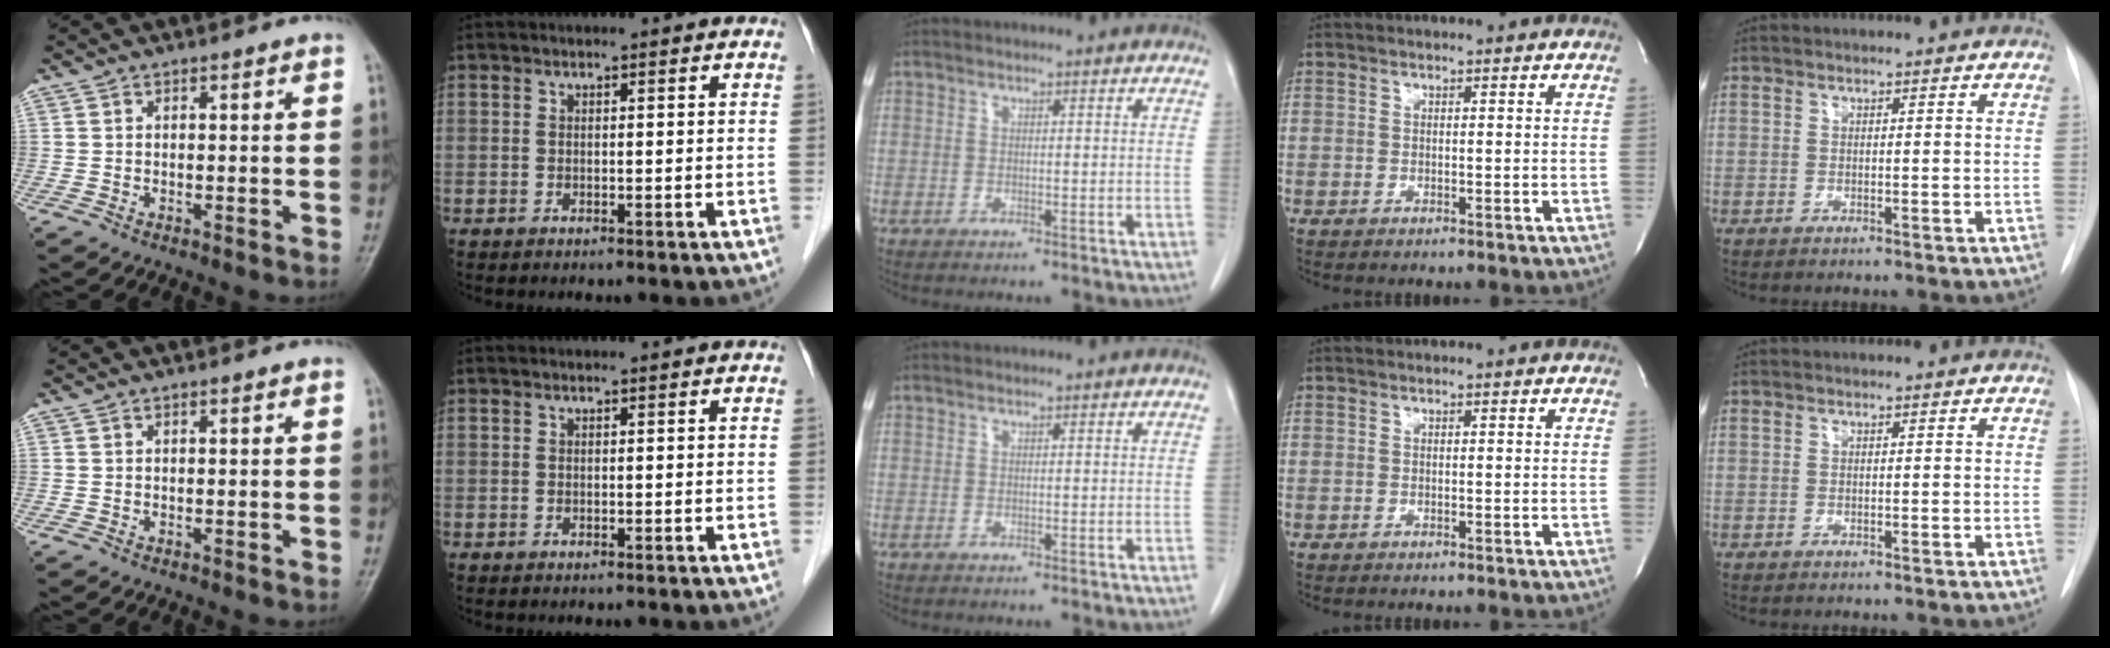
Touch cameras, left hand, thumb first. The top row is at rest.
{}